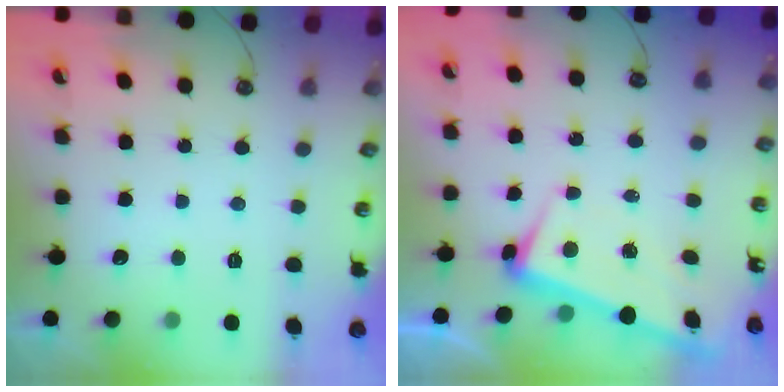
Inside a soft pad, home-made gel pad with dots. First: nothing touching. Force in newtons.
{"total": 3.0, "press": 2.8, "slide": 0.9}